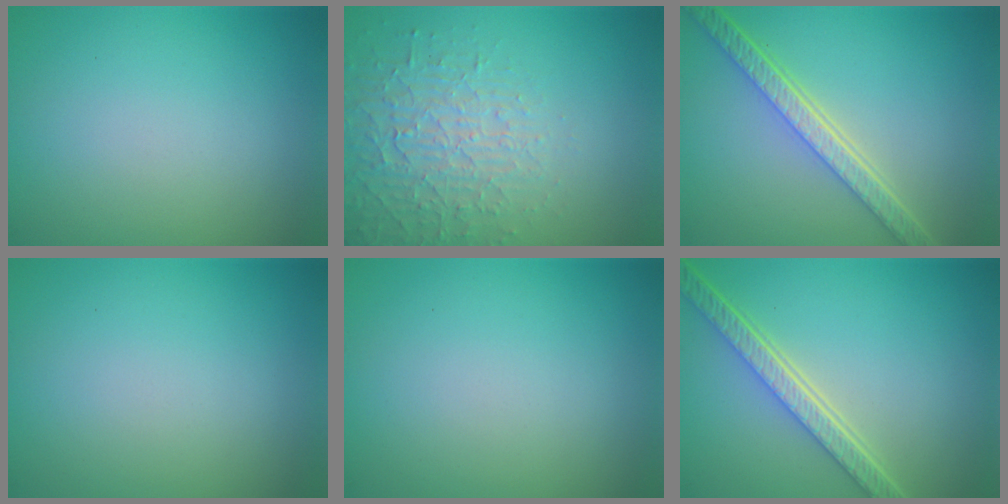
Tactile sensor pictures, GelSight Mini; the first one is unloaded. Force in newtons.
{"total": 4.1, "press": 3.9, "slide": 1.4}
{"total": 5.7, "press": 4.3, "slide": 3.7}
{"total": 0.0}
{"total": 0.0}
{"total": 5.4, "press": 4.0, "slide": 3.6}